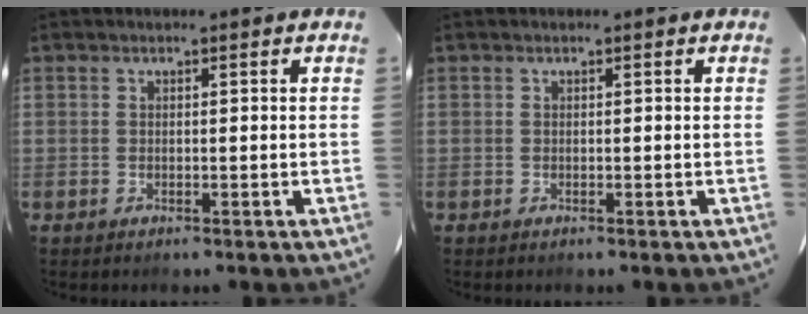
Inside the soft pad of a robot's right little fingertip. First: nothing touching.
{"total": 0.0}